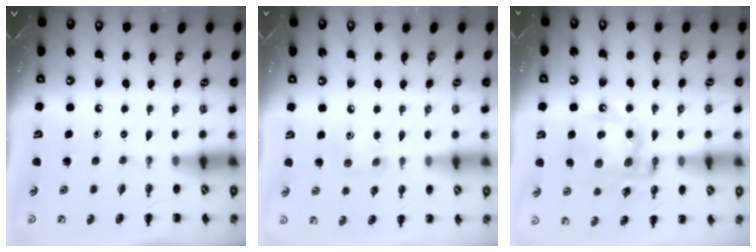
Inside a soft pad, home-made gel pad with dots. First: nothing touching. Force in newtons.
{"total": 5.7, "press": 5.5, "slide": 1.4}
{"total": 15.7, "press": 15.4, "slide": 3.0}